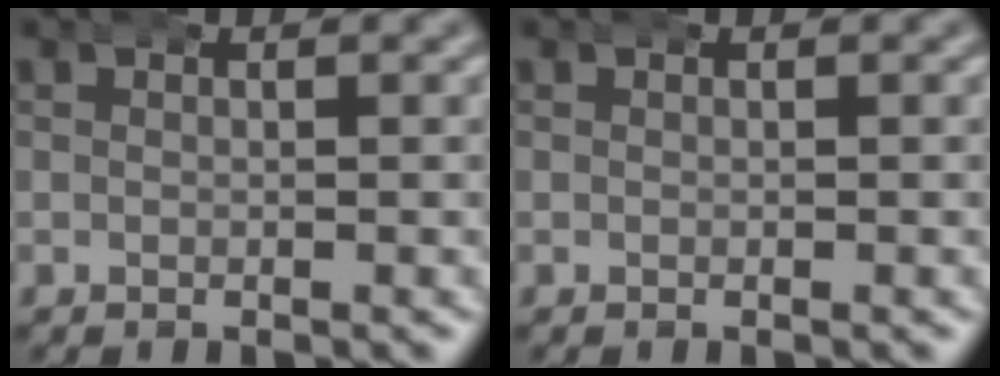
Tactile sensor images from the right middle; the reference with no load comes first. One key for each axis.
{"total": 0.0}